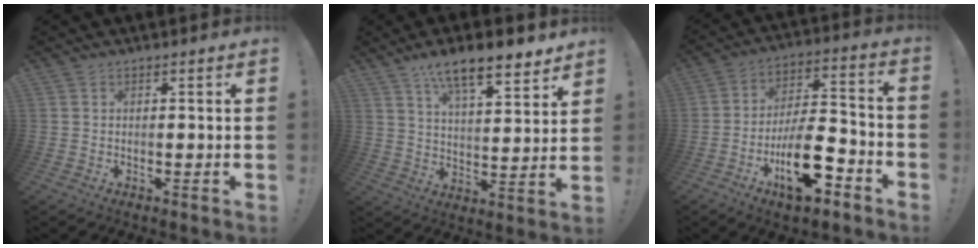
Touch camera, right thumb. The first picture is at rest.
{"total": 12.9, "force": [9.3, 3.5, 8.3], "torque": [-0.132, -0.055, 0.158]}
{"total": 19.5, "force": [-9.1, 8.5, 15.0], "torque": [-0.244, 0.063, -0.138]}